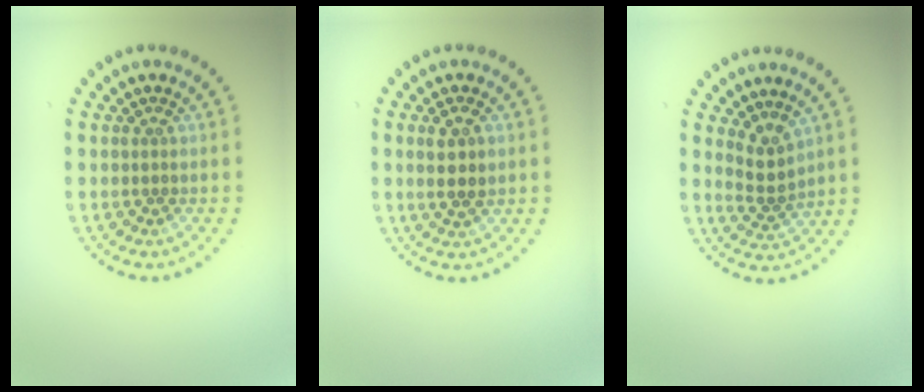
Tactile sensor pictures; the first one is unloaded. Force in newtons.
{"total": 2.5, "press": 2.4, "slide": 0.8}
{"total": 2.4, "press": 1.7, "slide": 1.7}